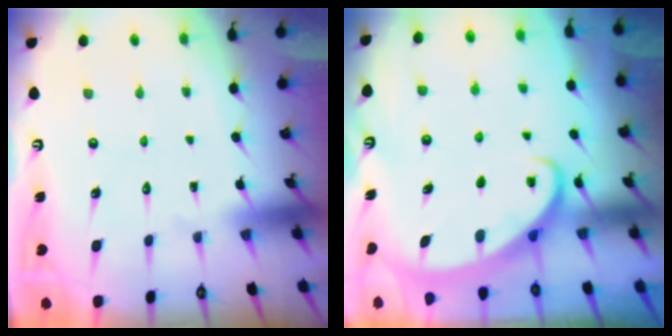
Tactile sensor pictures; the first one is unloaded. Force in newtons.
{"total": 2.6, "press": 2.5, "slide": 0.3}